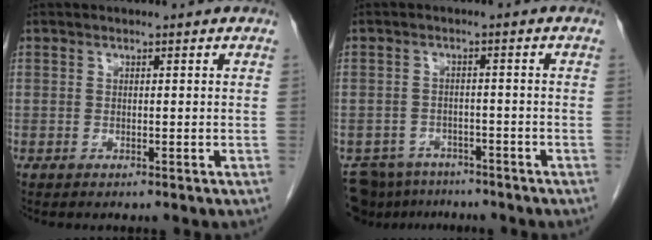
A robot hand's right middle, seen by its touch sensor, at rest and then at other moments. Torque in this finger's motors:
{"motor_torque": [1.19, -0.94, 0.33, 0.03]}